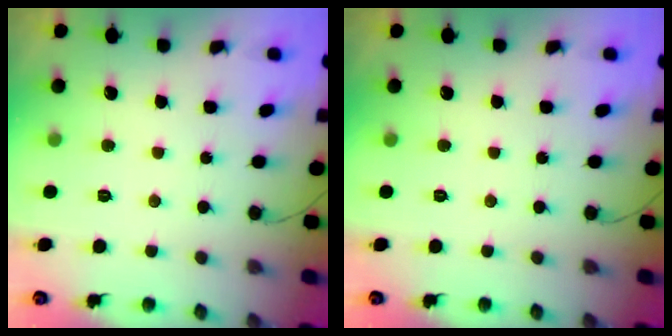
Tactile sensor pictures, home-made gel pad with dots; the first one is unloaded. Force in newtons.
{"total": 0.0}